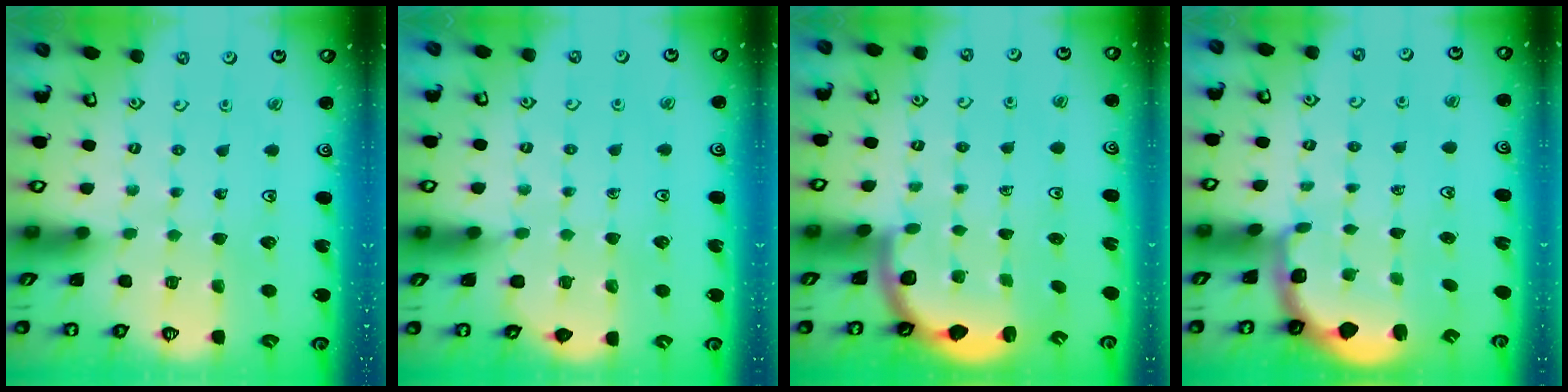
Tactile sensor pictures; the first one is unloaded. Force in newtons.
{"total": 1.6, "press": 1.5, "slide": 0.3}
{"total": 2.4, "press": 2.3, "slide": 0.6}
{"total": 2.4, "press": 1.2, "slide": 2.1}